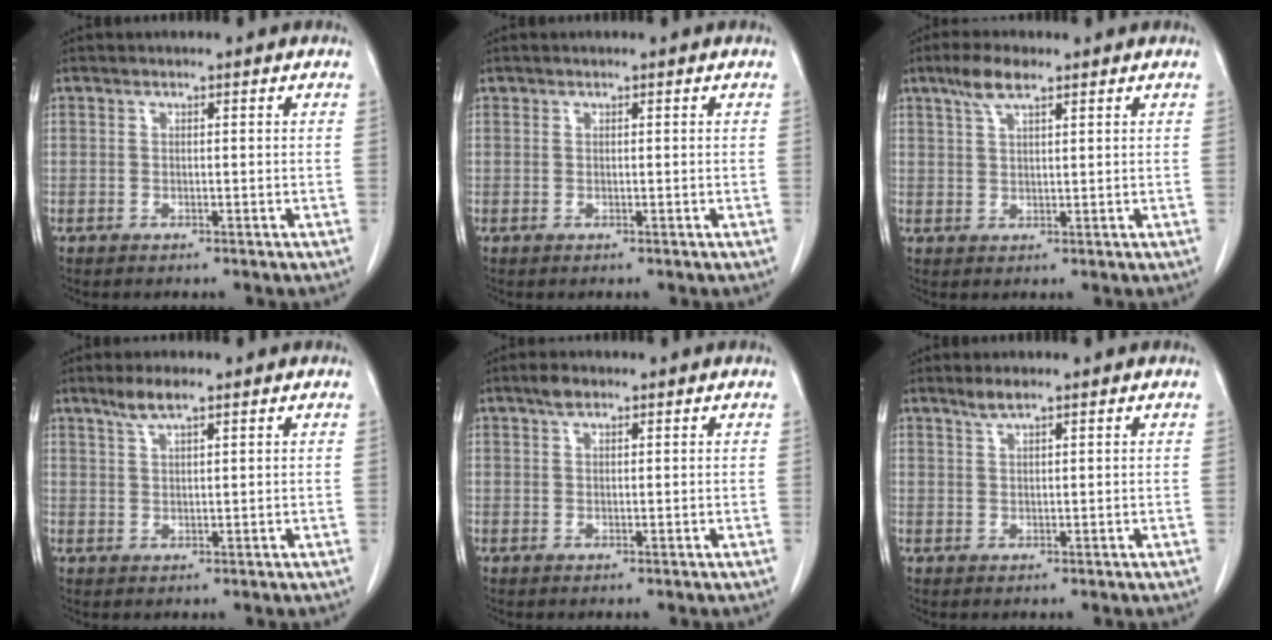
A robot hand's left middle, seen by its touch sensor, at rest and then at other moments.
{"total": 0.0}
{"total": 4.4, "force": [2.9, 0.9, 3.1], "torque": [-0.072, 0.009, 0.059]}
{"total": 3.4, "force": [2.5, 0.4, 2.3], "torque": [-0.052, 0.003, 0.051]}
{"total": 1.7, "force": [1.2, 0.6, 1.0], "torque": [-0.022, 0.006, 0.022]}
{"total": 1.8, "force": [1.5, 0.0, 1.1], "torque": [-0.027, 0.001, 0.031]}